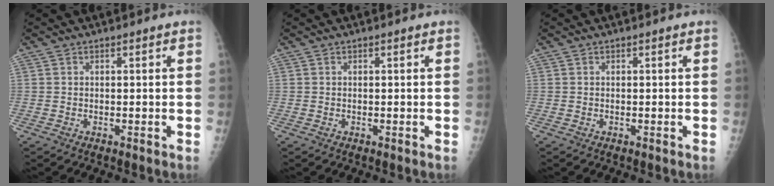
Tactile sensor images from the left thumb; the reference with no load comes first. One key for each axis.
{"total": 0.0}
{"total": 0.0}